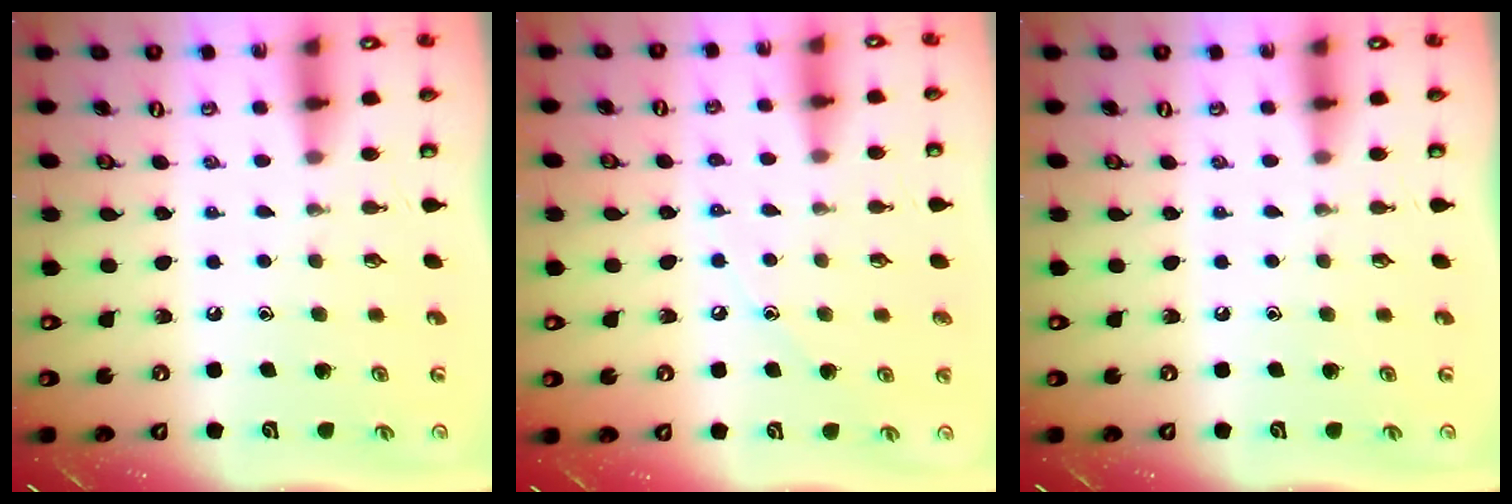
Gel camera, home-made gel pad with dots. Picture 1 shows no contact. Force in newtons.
{"total": 4.3, "press": 4.3, "slide": 0.5}
{"total": 0.0}